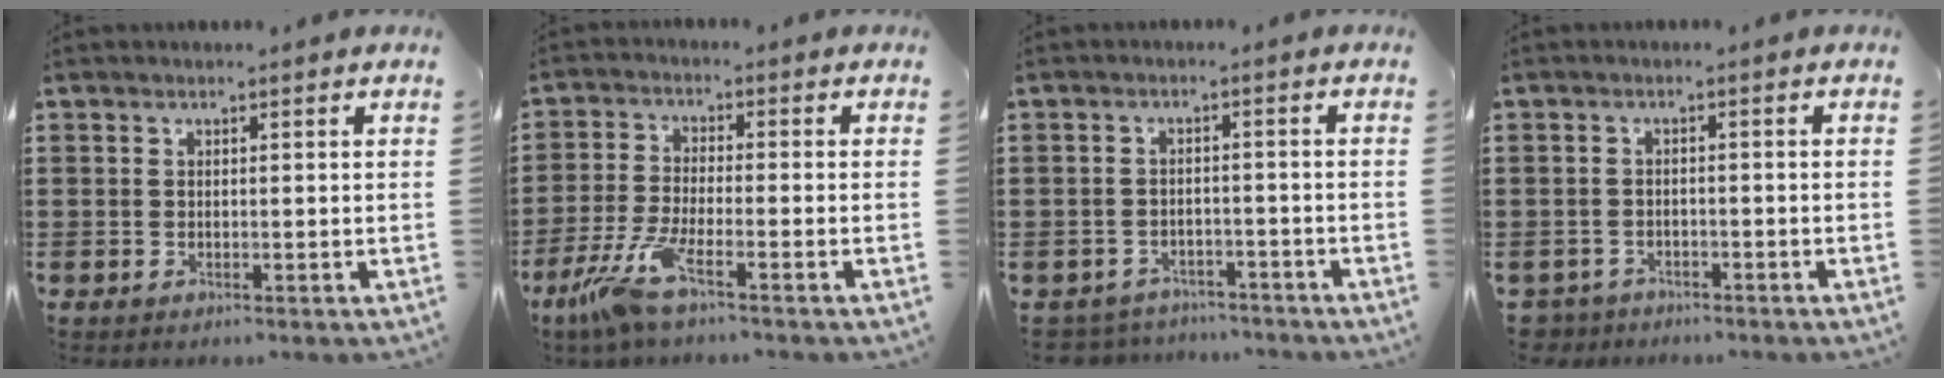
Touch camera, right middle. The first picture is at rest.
{"total": 6.8, "force": [-4.3, 0.9, 5.2], "torque": [-0.130, -0.020, -0.085]}
{"total": 3.2, "force": [-3.1, 0.6, -0.3], "torque": [-0.005, 0.000, -0.069]}
{"total": 2.2, "force": [-2.2, 0.5, -0.1], "torque": [-0.006, -0.003, -0.049]}